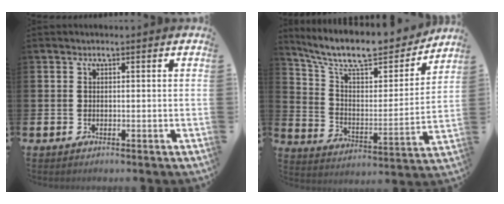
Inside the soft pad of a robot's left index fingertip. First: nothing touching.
{"total": 10.8, "force": [9.4, 3.1, 4.3], "torque": [-0.122, -0.064, 0.163]}